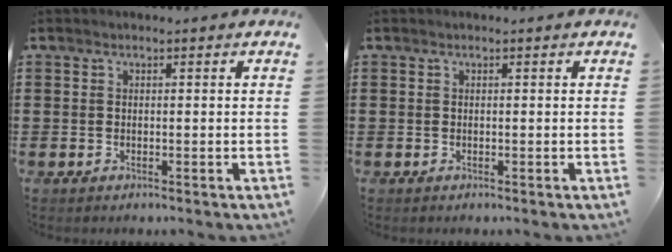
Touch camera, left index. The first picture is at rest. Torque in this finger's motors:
{"motor_torque": [0.00, 0.00, 0.00, 0.00]}